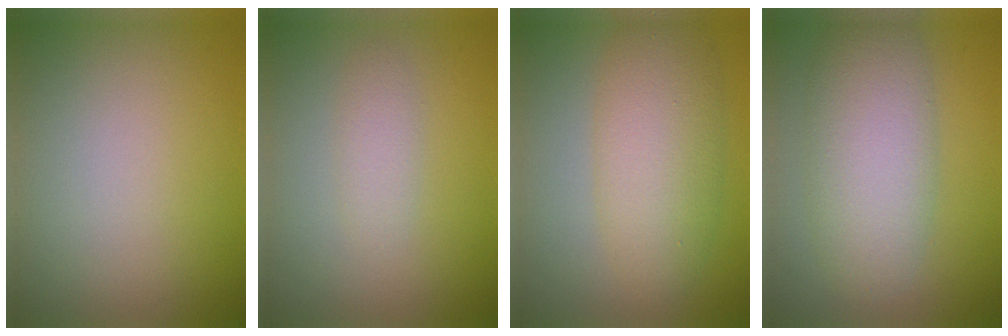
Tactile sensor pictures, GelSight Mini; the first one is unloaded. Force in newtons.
{"total": 1.6, "press": 1.6, "slide": 0.1}
{"total": 6.0, "press": 6.0, "slide": 0.1}
{"total": 6.5, "press": 6.5, "slide": 0.4}